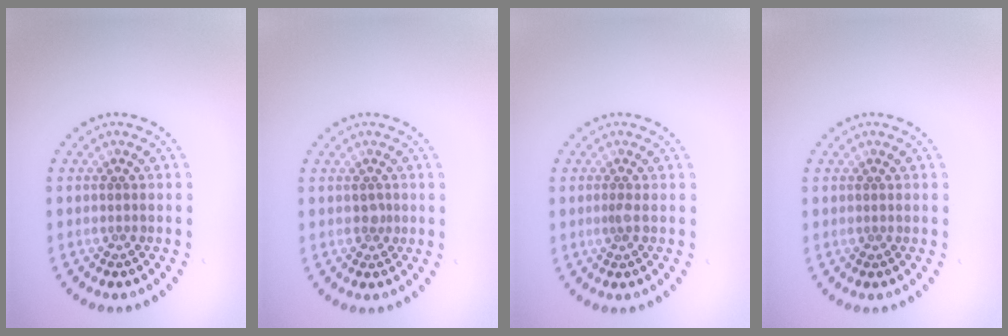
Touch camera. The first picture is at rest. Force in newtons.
{"total": 0.7, "press": 0.6, "slide": 0.4}
{"total": 0.7, "press": 0.5, "slide": 0.5}
{"total": 0.0}